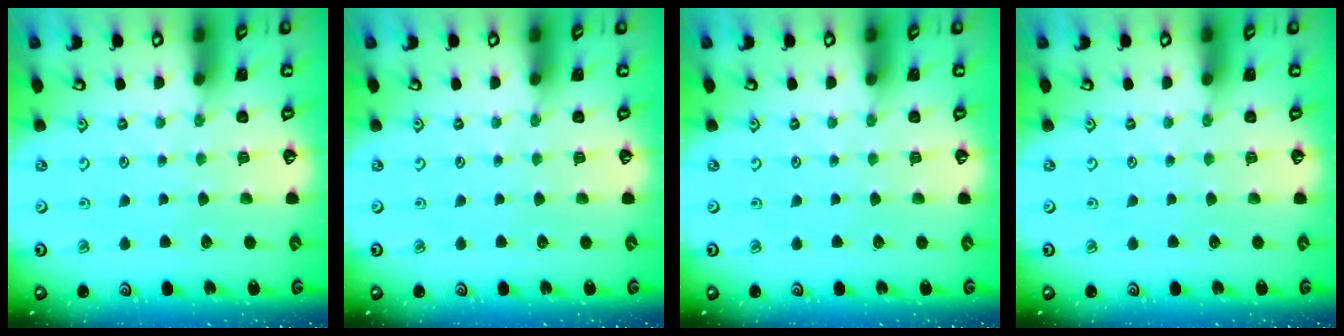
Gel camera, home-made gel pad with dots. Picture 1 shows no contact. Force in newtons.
{"total": 0.0}
{"total": 0.0}
{"total": 0.0}